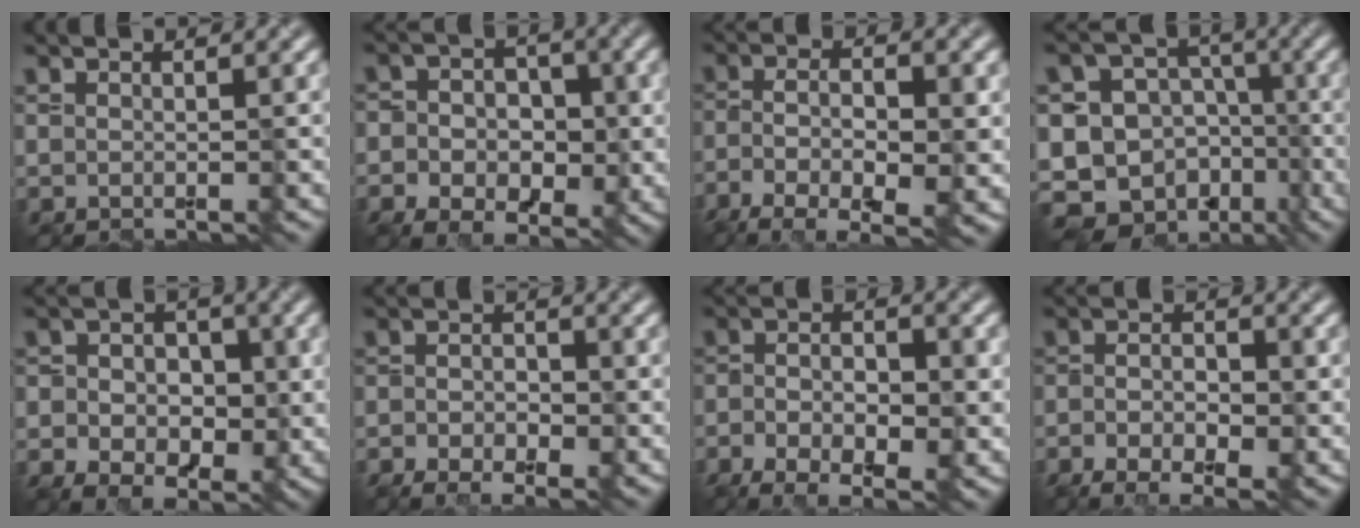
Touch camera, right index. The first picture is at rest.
{"total": 6.5, "force": [-2.3, 4.7, 3.9], "torque": [-0.039, -0.001, -0.034]}
{"total": 8.0, "force": [-3.3, 2.5, 6.9], "torque": [-0.121, -0.006, -0.044]}
{"total": 14.9, "force": [-7.7, 12.0, 4.4], "torque": [-0.096, -0.016, -0.098]}
{"total": 6.5, "force": [-1.9, 4.4, 4.4], "torque": [-0.060, -0.004, -0.021]}
{"total": 4.2, "force": [-2.5, 1.9, 2.8], "torque": [-0.049, -0.003, -0.035]}
{"total": 7.6, "force": [-3.2, 3.1, 6.2], "torque": [-0.109, -0.004, -0.043]}
{"total": 5.4, "force": [-2.8, 2.2, 4.1], "torque": [-0.075, 0.000, -0.040]}